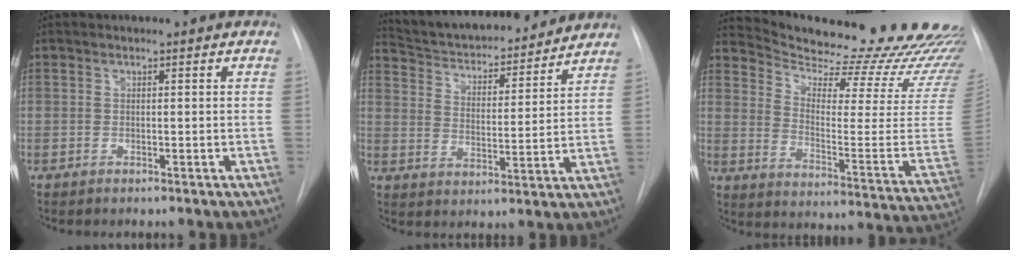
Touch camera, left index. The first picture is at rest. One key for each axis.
{"total": 19.4, "fx": 17.9, "fy": 4.0, "fz": 6.3, "tx": -0.098, "ty": 0.005, "tz": 0.262}
{"total": 28.5, "fx": 26.5, "fy": 2.1, "fz": 10.3, "tx": -0.157, "ty": -0.137, "tz": 0.335}